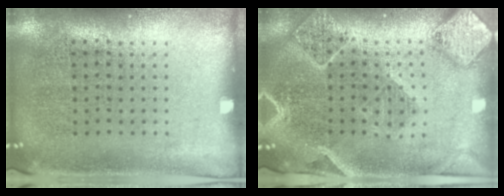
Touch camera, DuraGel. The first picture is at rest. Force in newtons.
{"total": 2.3, "press": 2.1, "slide": 0.9}